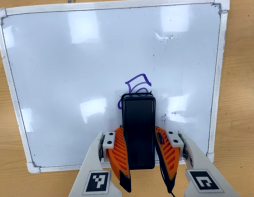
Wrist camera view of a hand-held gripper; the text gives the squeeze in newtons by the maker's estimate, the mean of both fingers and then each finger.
{"total": 8.5, "left": 7.1, "right": 10.0}